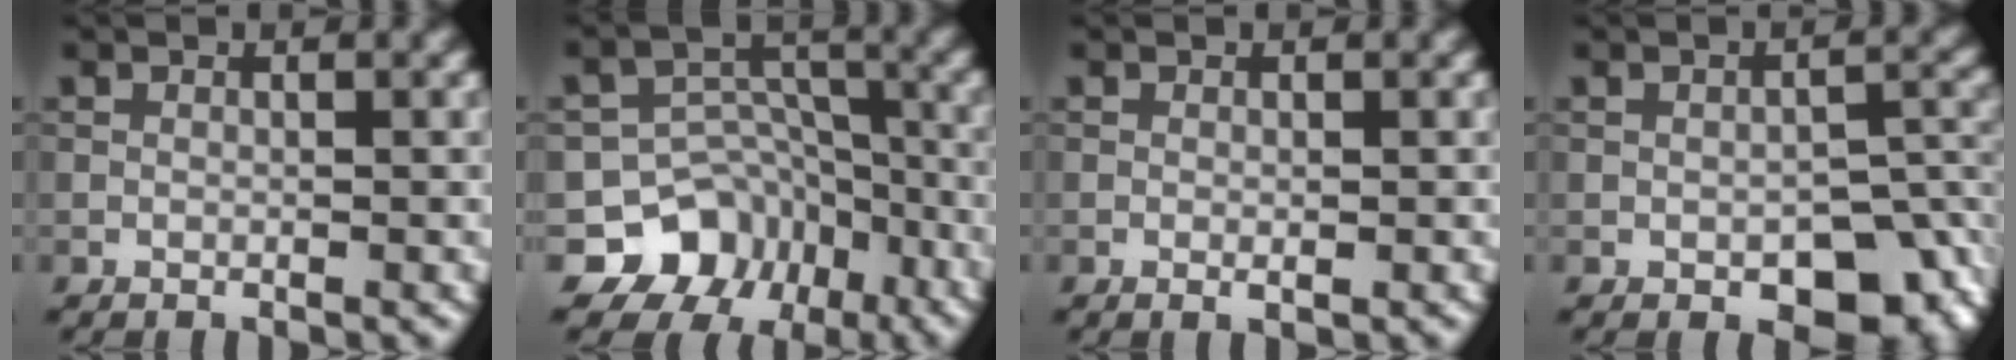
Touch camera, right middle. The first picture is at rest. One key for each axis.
{"total": 10.3, "fx": -6.5, "fy": 7.7, "fz": 1.9, "tx": -0.023, "ty": 0.007, "tz": -0.104}
{"total": 0.5, "fx": -0.1, "fy": 0.1, "fz": 0.5, "tx": -0.008, "ty": -0.003, "tz": 0.000}
{"total": 5.9, "fx": -2.5, "fy": 3.0, "fz": 4.4, "tx": -0.053, "ty": -0.007, "tz": -0.027}